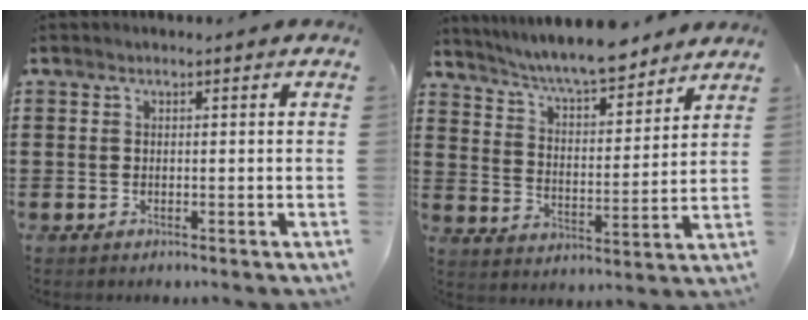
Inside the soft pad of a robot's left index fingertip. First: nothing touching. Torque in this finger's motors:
{"motor_torque": [2.14, 0.00, 0.40, 0.21]}